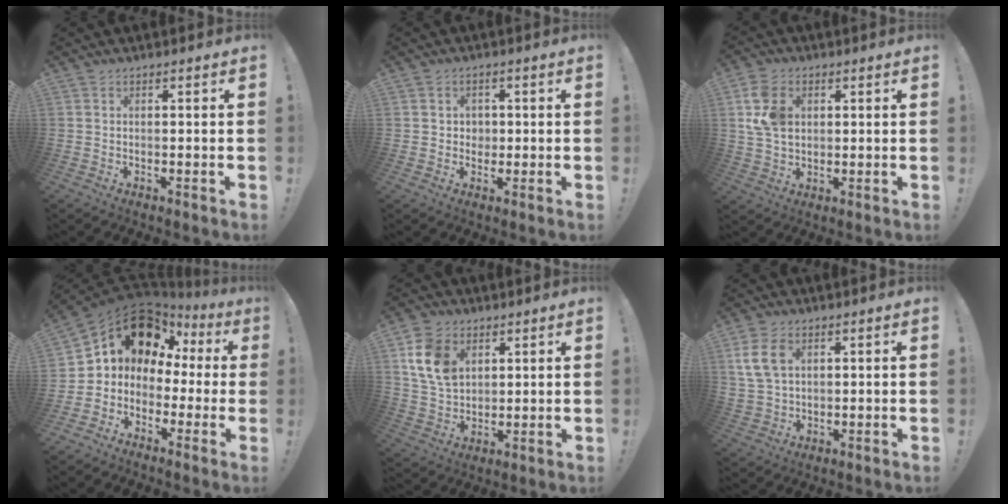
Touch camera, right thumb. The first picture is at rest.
{"total": 3.6, "force": [0.9, 3.5, 0.5], "torque": [-0.004, -0.003, 0.015]}
{"total": 11.2, "force": [2.9, 8.0, 7.2], "torque": [-0.134, 0.005, 0.057]}
{"total": 11.2, "force": [4.2, 8.7, 5.7], "torque": [-0.088, -0.028, 0.081]}
{"total": 13.6, "force": [5.5, 9.7, 7.7], "torque": [-0.132, -0.016, 0.108]}
{"total": 10.0, "force": [3.6, 6.8, 6.3], "torque": [-0.123, 0.004, 0.073]}